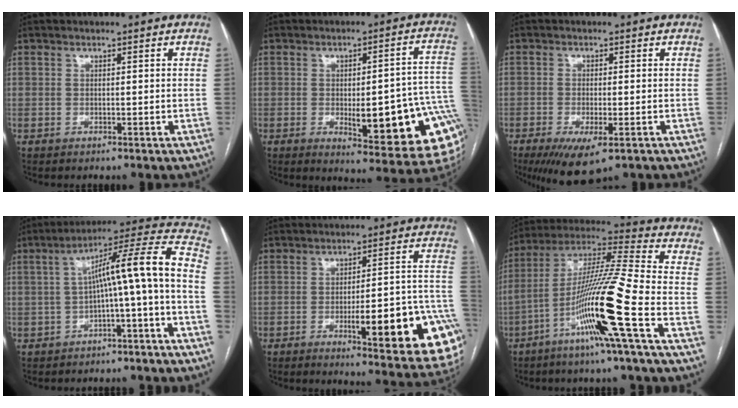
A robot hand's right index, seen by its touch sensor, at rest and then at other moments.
{"total": 19.2, "force": [-4.4, 4.6, 18.2], "torque": [-0.138, 0.018, -0.034]}
{"total": 7.8, "force": [-4.6, 2.0, 6.0], "torque": [-0.095, -0.020, -0.071]}
{"total": 13.8, "force": [-2.9, 0.3, 13.5], "torque": [-0.192, 0.050, -0.044]}
{"total": 19.2, "force": [-6.8, 3.2, 17.7], "torque": [-0.142, 0.017, -0.074]}
{"total": 17.4, "force": [-6.8, -1.7, 16.0], "torque": [-0.308, -0.010, -0.132]}